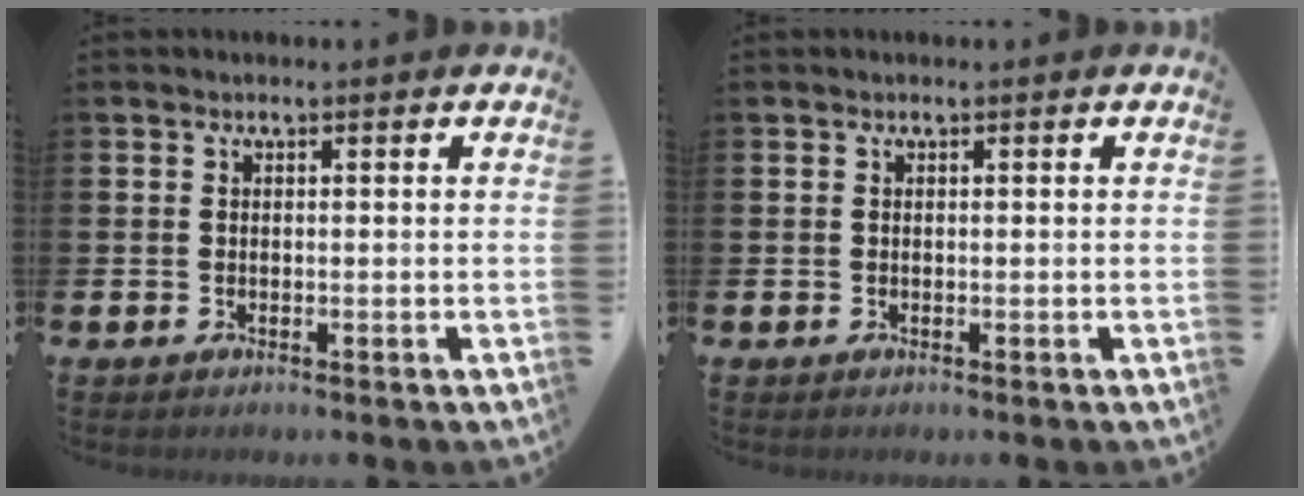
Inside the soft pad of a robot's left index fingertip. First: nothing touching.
{"total": 0.0}